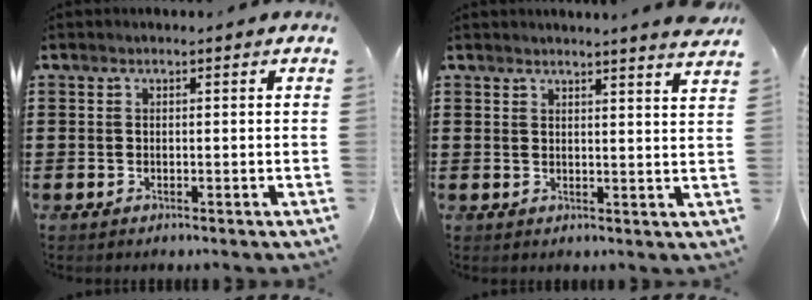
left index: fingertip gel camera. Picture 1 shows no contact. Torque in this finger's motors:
{"motor_torque": [0.50, -0.17, 0.44, 0.04]}